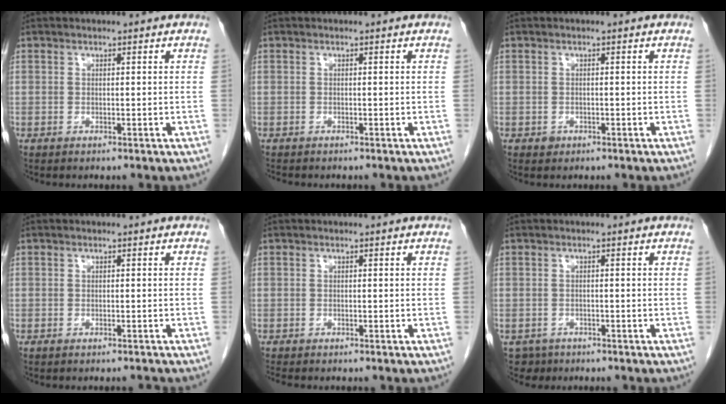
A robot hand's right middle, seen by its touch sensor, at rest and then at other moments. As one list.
[{"total": 1.6, "force": [-1.4, 0.5, 0.6], "torque": [-0.014, -0.004, -0.018]}, {"total": 0.8, "force": [-0.4, 0.7, 0.1], "torque": [-0.002, 0.002, -0.005]}, {"total": 0.9, "force": [-0.9, 0.0, 0.3], "torque": [-0.007, -0.002, -0.013]}, {"total": 2.0, "force": [-1.8, 0.4, 0.8], "torque": [-0.018, -0.005, -0.024]}, {"total": 2.4, "force": [-1.6, 1.7, -0.2], "torque": [0.000, 0.003, -0.025]}]